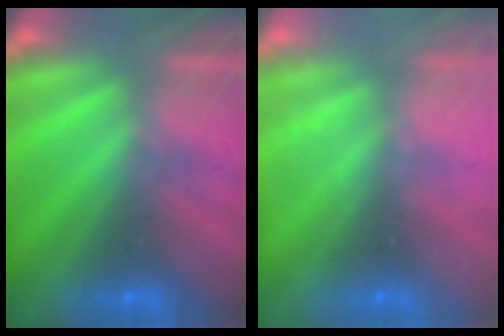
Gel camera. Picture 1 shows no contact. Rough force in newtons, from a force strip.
{"total": 2.1}